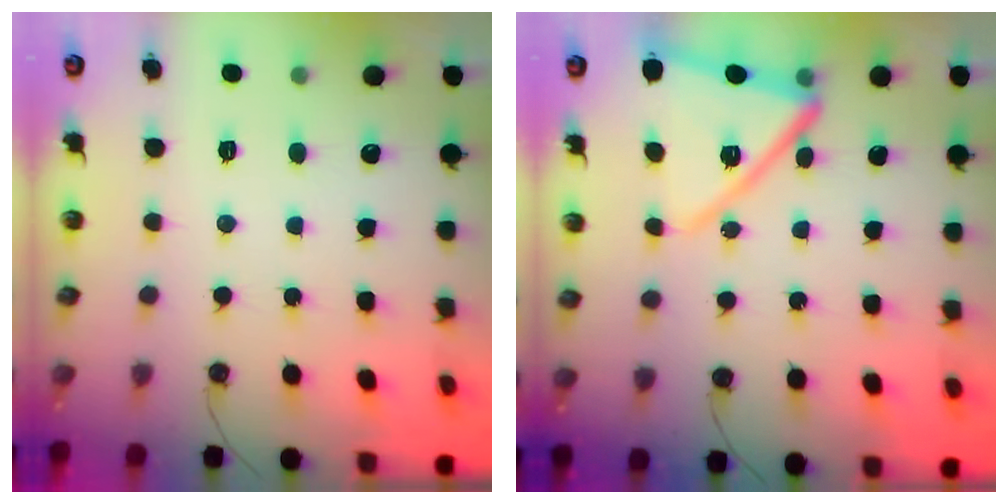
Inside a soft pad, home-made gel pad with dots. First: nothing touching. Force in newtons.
{"total": 15.2, "press": 15.2, "slide": 1.1}